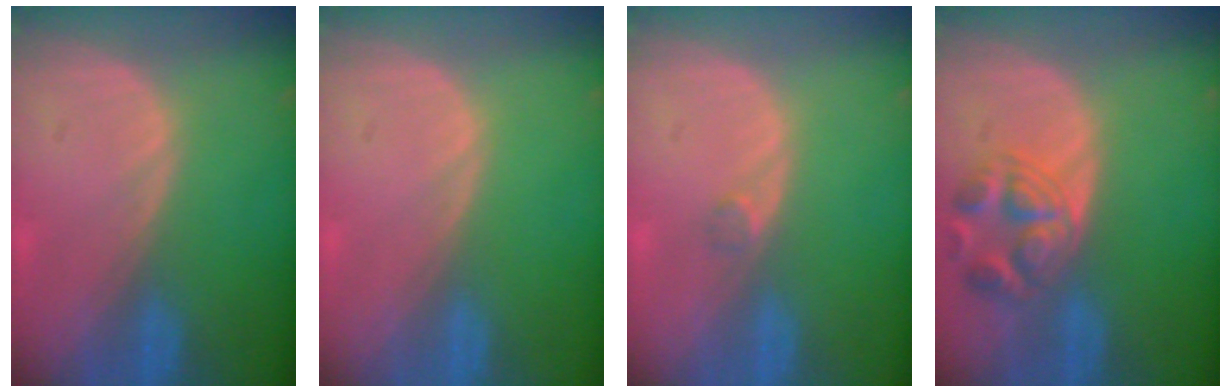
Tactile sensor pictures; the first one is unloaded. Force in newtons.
{"total": 0.0}
{"total": 1.2, "press": 1.0, "slide": 0.7}
{"total": 6.0, "press": 6.0, "slide": 0.4}